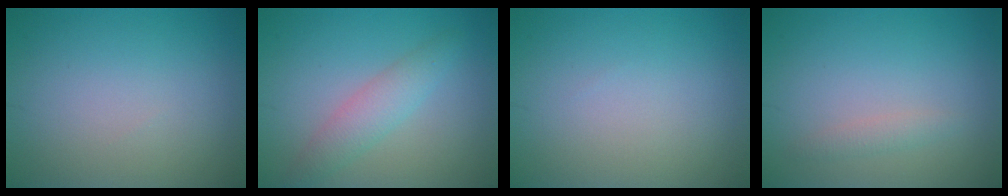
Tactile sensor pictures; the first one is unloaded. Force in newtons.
{"total": 2.8, "press": 2.8, "slide": 0.1}
{"total": 0.0}
{"total": 1.1, "press": 1.1, "slide": 0.0}